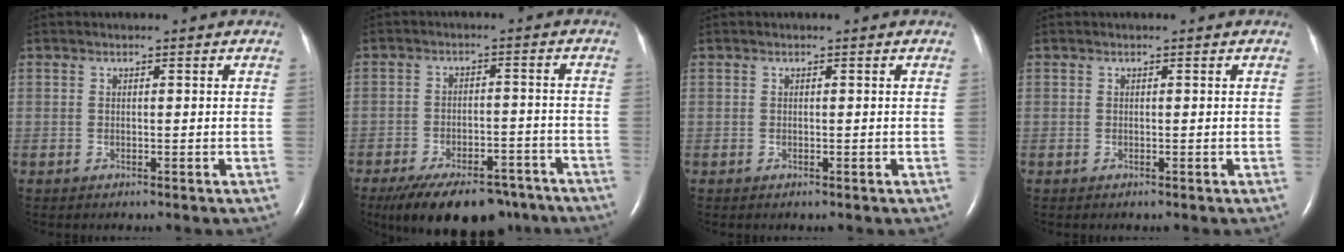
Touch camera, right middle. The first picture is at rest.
{"total": 16.0, "force": [-12.3, 6.9, 7.7], "torque": [-0.129, -0.005, -0.172]}
{"total": 0.0}
{"total": 0.0}